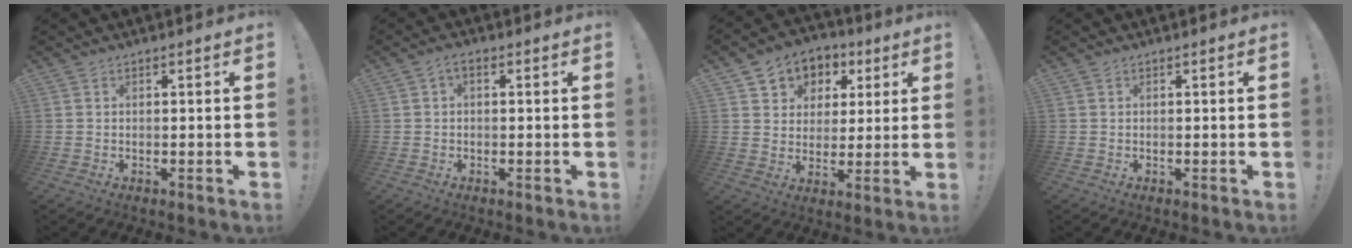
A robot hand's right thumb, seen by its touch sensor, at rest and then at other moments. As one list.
[{"total": 2.2, "force": [-0.2, 1.2, 1.8], "torque": [-0.035, 0.007, -0.003]}, {"total": 7.5, "force": [2.5, 6.9, 1.6], "torque": [-0.016, -0.023, 0.052]}, {"total": 0.0}]